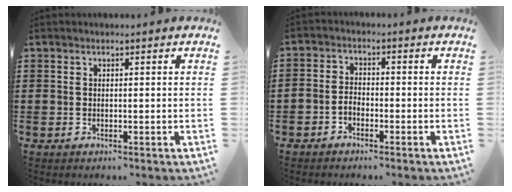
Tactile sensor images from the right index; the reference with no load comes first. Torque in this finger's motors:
{"motor_torque": [1.11, 1.03, 0.21, 0.06]}